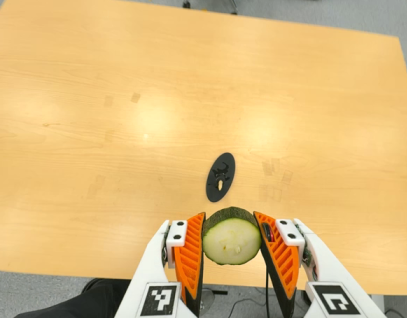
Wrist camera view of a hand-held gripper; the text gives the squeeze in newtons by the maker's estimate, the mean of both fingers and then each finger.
{"total": 10.3, "left": 9.7, "right": 10.9}